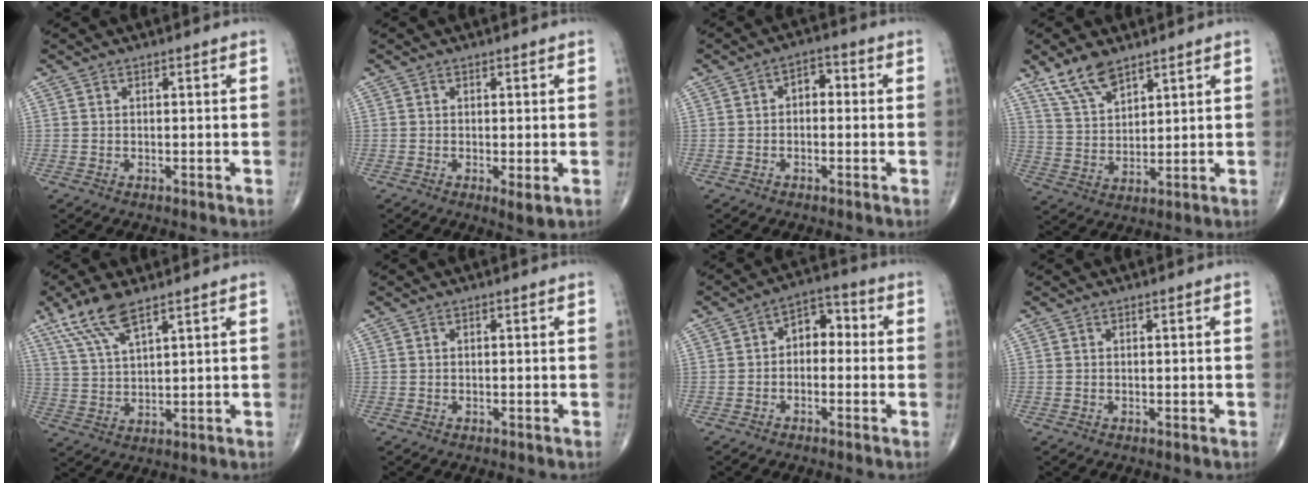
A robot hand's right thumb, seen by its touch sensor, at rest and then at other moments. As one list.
[{"total": 2.3, "force": [-0.5, 0.6, 2.2], "torque": [-0.036, -0.008, -0.008]}, {"total": 3.6, "force": [-0.1, 2.4, 2.7], "torque": [-0.021, 0.016, -0.014]}, {"total": 8.3, "force": [6.1, 3.5, 4.4], "torque": [-0.070, -0.028, 0.125]}, {"total": 8.9, "force": [5.8, 2.4, 6.3], "torque": [-0.133, -0.016, 0.124]}, {"total": 0.0}, {"total": 6.2, "force": [-0.3, 4.3, 4.4], "torque": [-0.038, 0.029, -0.021]}, {"total": 0.0}]